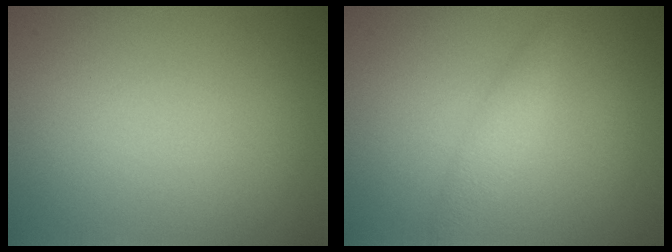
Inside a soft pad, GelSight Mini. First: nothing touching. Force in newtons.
{"total": 1.8, "press": 1.8, "slide": 0.0}